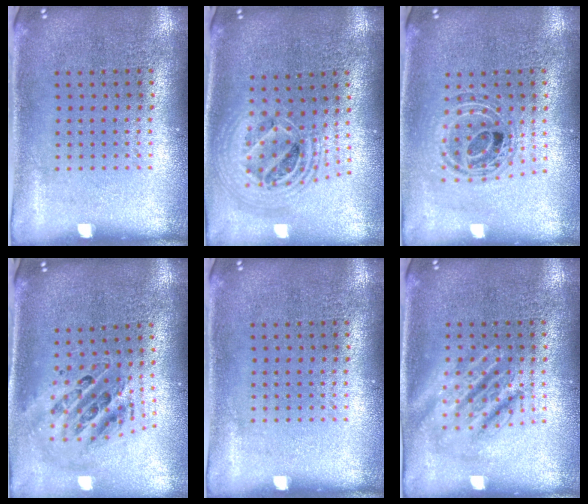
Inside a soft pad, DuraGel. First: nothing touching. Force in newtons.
{"total": 2.2, "press": 1.7, "slide": 1.4}
{"total": 0.9, "press": 0.9, "slide": 0.2}
{"total": 1.4, "press": 1.2, "slide": 0.6}
{"total": 0.0}
{"total": 2.2, "press": 2.2, "slide": 0.3}